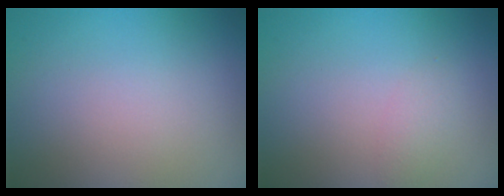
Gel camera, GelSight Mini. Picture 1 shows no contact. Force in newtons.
{"total": 1.0, "press": 1.0, "slide": 0.1}